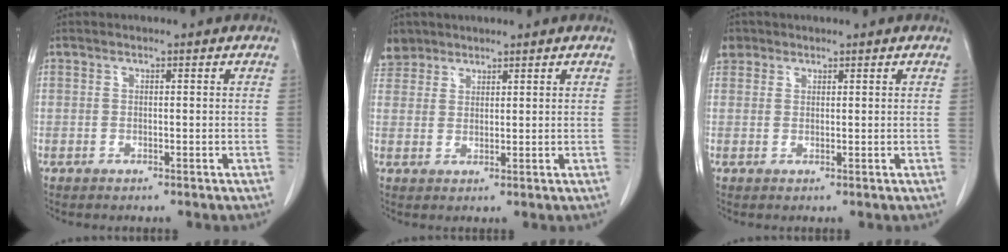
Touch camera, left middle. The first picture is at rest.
{"total": 4.6, "force": [3.7, 2.7, 0.0], "torque": [0.004, 0.009, 0.073]}
{"total": 3.3, "force": [2.0, 2.6, 0.4], "torque": [-0.007, 0.014, 0.039]}